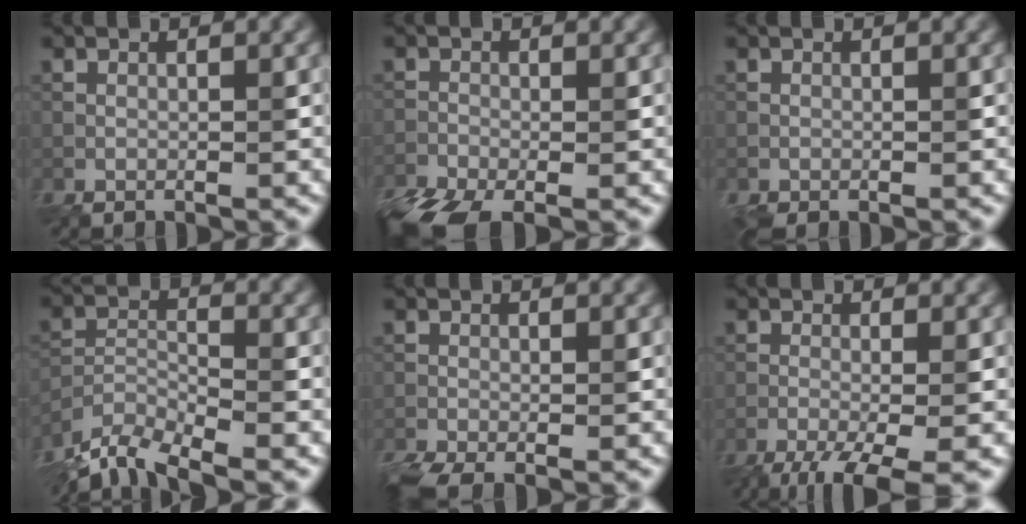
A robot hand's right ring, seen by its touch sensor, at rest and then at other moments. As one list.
[{"total": 6.3, "force": [-4.5, 2.5, 3.5], "torque": [-0.080, -0.028, -0.086]}, {"total": 0.8, "force": [-0.5, 0.3, 0.5], "torque": [-0.015, -0.009, -0.010]}, {"total": 6.2, "force": [-5.7, 1.4, 1.9], "torque": [-0.040, -0.013, -0.109]}, {"total": 3.7, "force": [-2.6, 1.2, 2.4], "torque": [-0.053, -0.014, -0.048]}, {"total": 7.1, "force": [-4.5, 2.0, 5.1], "torque": [-0.095, -0.019, -0.074]}]